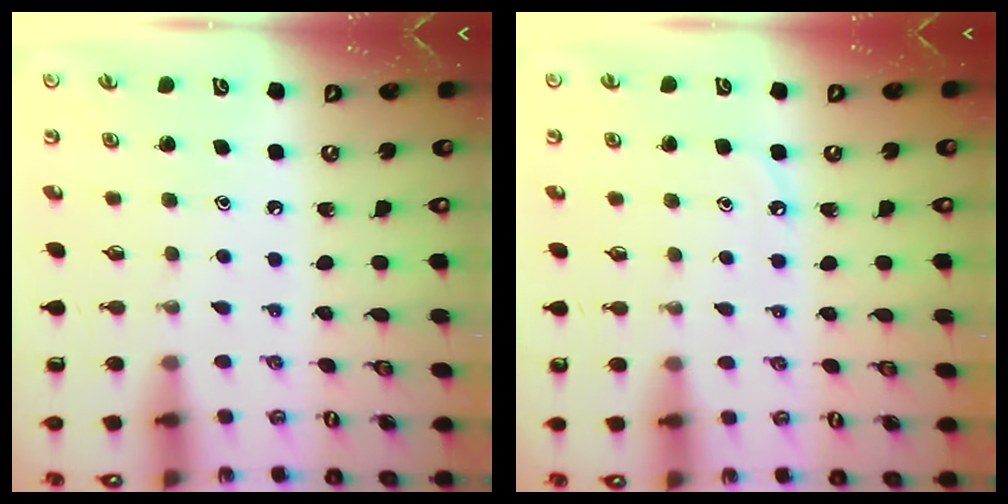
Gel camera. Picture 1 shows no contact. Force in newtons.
{"total": 3.5, "press": 3.4, "slide": 0.5}